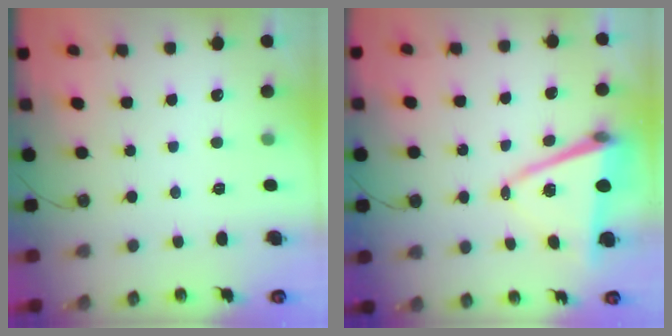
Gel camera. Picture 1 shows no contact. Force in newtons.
{"total": 10.0, "press": 9.1, "slide": 4.1}